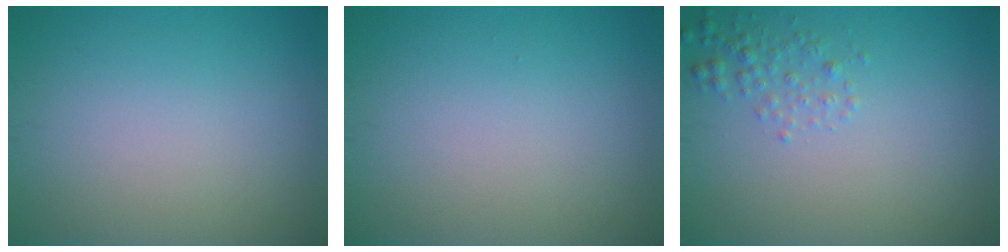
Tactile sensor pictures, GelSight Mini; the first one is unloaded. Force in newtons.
{"total": 0.0}
{"total": 1.6, "press": 1.6, "slide": 0.1}